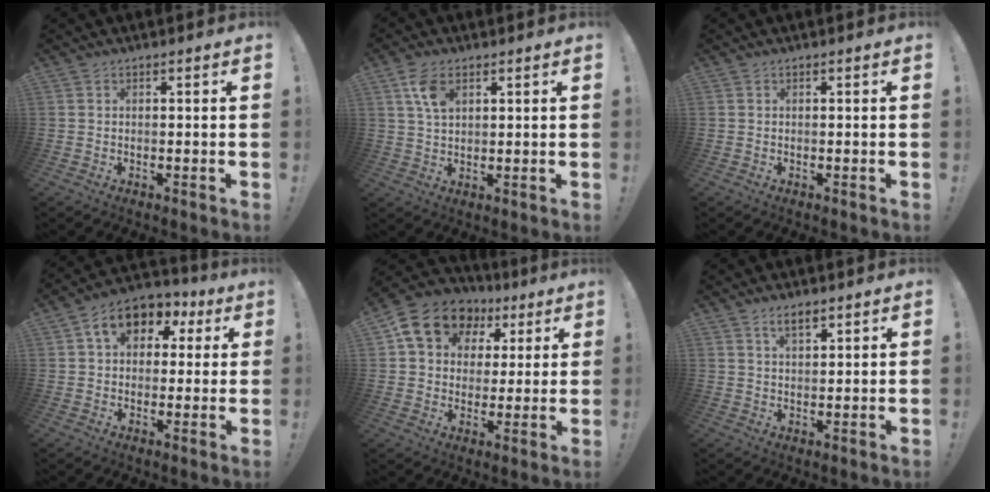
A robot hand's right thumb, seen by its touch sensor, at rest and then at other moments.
{"total": 6.5, "force": [3.1, 3.5, 4.6], "torque": [-0.080, -0.008, 0.058]}
{"total": 0.0}
{"total": 11.4, "force": [4.1, 8.2, 6.8], "torque": [-0.105, -0.003, 0.078]}
{"total": 14.5, "force": [6.7, 11.2, 6.4], "torque": [-0.102, -0.022, 0.129]}
{"total": 4.2, "force": [2.7, 1.6, 2.8], "torque": [-0.037, -0.014, 0.045]}